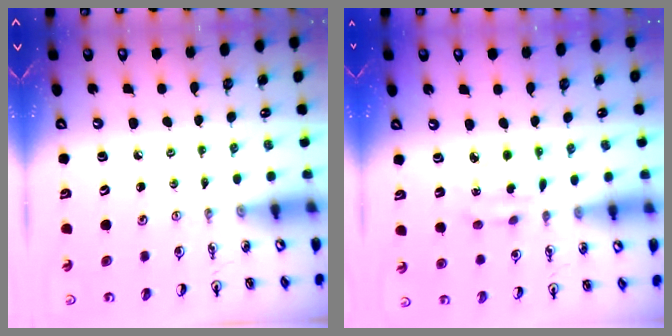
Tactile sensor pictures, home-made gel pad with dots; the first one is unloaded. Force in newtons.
{"total": 3.9, "press": 3.9, "slide": 0.4}